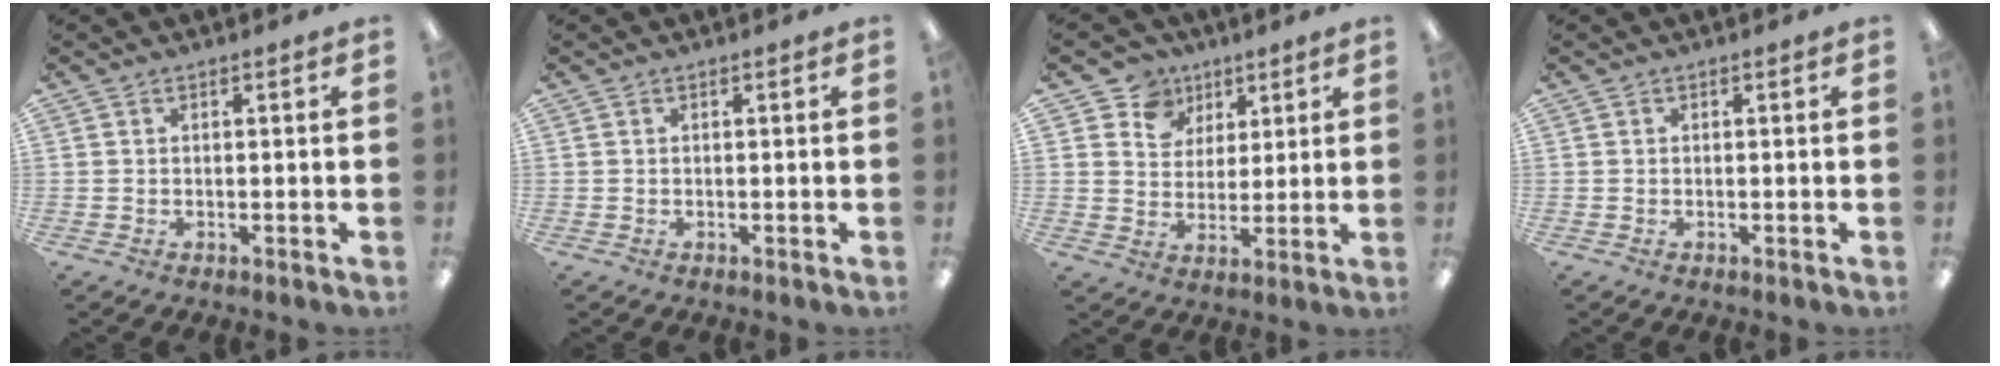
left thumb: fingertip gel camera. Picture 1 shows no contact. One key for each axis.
{"total": 0.0}
{"total": 7.9, "fx": 4.4, "fy": 6.5, "fz": 0.5, "tx": -0.025, "ty": -0.028, "tz": 0.083}
{"total": 0.0}